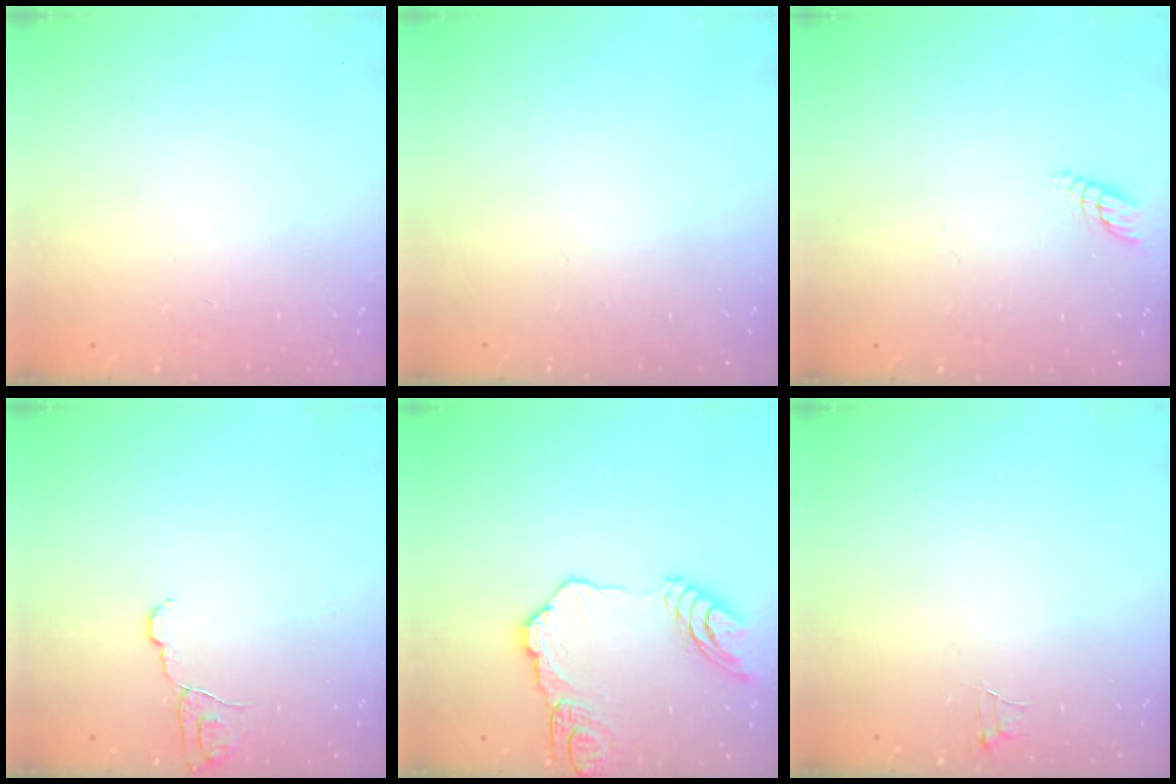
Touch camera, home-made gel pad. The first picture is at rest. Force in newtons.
{"total": 0.0}
{"total": 3.8, "press": 3.8, "slide": 0.3}
{"total": 6.6, "press": 6.6, "slide": 0.5}
{"total": 14.1, "press": 14.0, "slide": 1.4}
{"total": 4.0, "press": 4.0, "slide": 0.4}